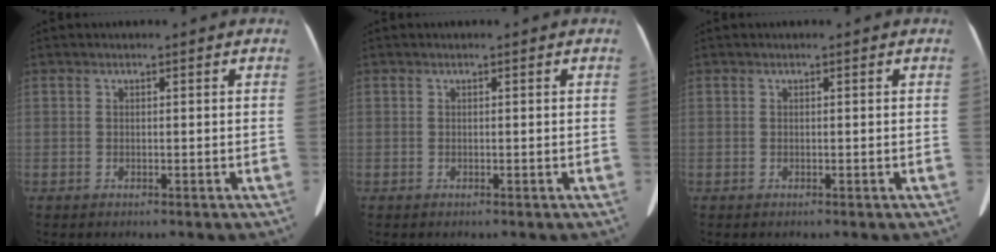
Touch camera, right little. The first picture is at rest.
{"total": 0.0}
{"total": 0.0}